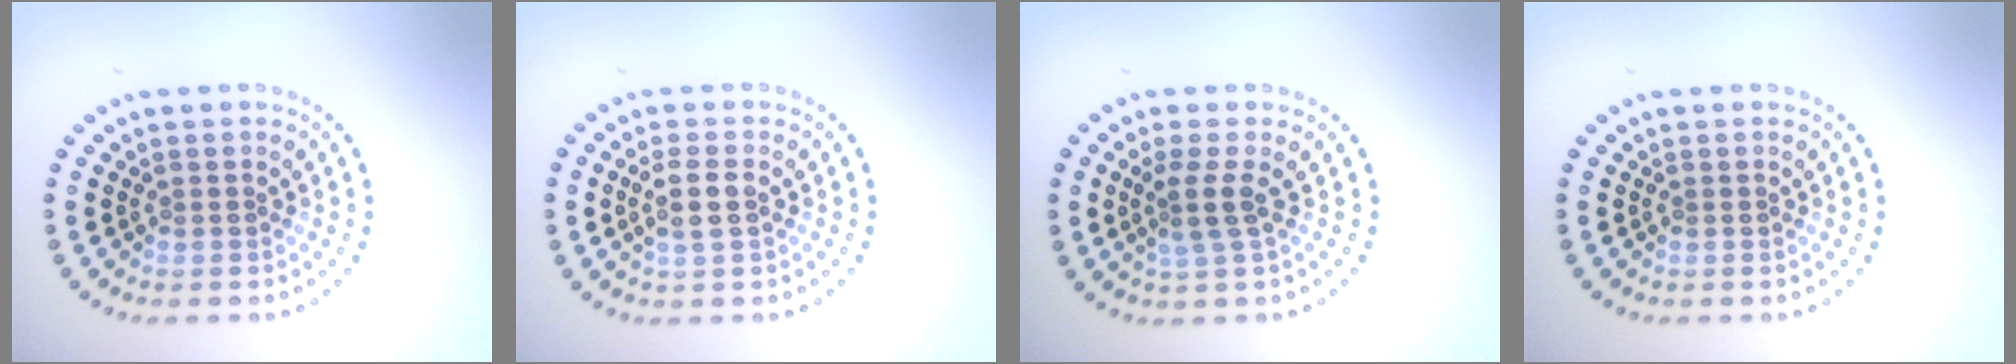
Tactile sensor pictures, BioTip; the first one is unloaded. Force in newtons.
{"total": 2.1, "press": 2.0, "slide": 0.8}
{"total": 2.2, "press": 1.6, "slide": 1.5}
{"total": 0.0}